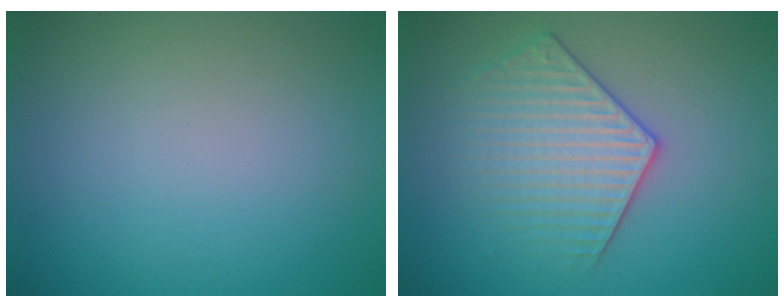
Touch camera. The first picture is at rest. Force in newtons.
{"total": 3.5, "press": 3.4, "slide": 0.7}